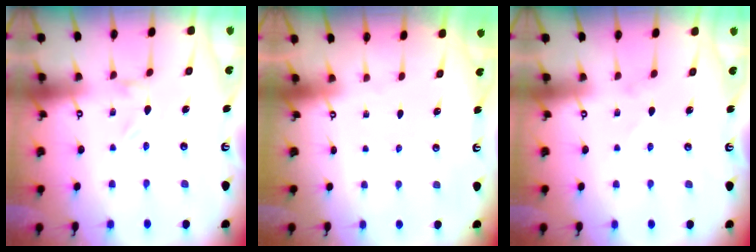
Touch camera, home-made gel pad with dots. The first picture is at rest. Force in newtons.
{"total": 0.0}
{"total": 0.6, "press": 0.6, "slide": 0.2}